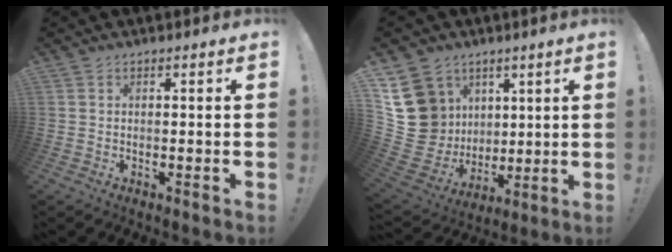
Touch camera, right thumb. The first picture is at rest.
{"total": 20.6, "force": [5.9, 17.6, 9.0], "torque": [-0.193, -0.039, 0.148]}